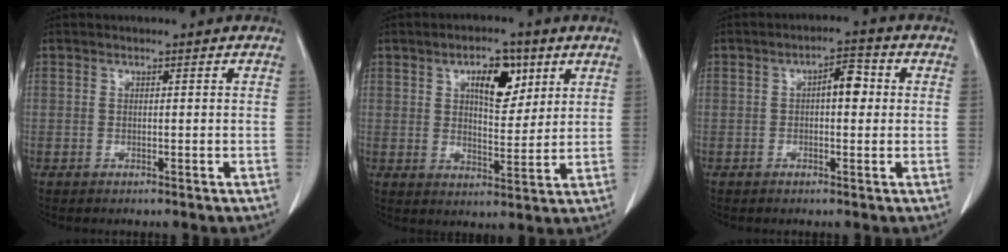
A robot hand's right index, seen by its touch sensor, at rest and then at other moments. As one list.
[{"total": 8.0, "force": [3.6, 3.4, 6.2], "torque": [-0.098, 0.007, 0.059]}, {"total": 4.0, "force": [0.5, 1.6, 3.7], "torque": [-0.055, 0.016, 0.006]}]